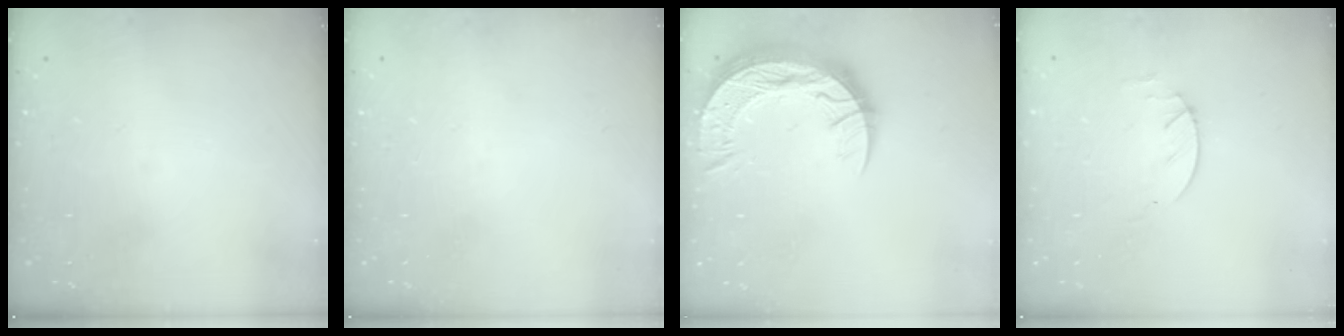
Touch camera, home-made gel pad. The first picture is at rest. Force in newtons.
{"total": 0.0}
{"total": 15.4, "press": 15.3, "slide": 1.1}
{"total": 1.9, "press": 1.9, "slide": 0.3}